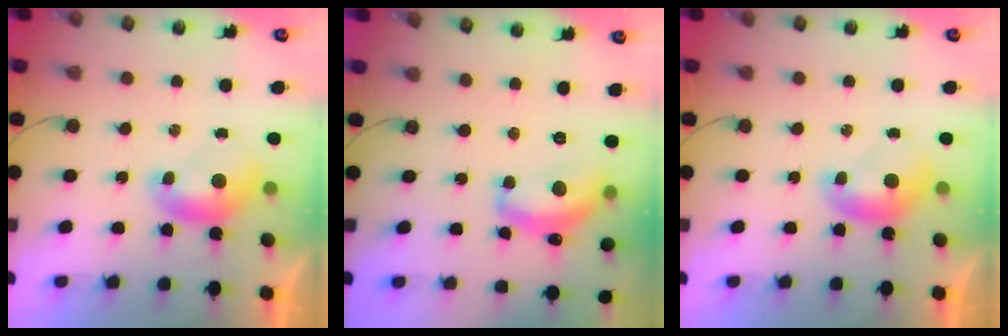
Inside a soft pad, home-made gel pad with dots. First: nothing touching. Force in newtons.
{"total": 8.5, "press": 8.5, "slide": 0.6}
{"total": 0.0}